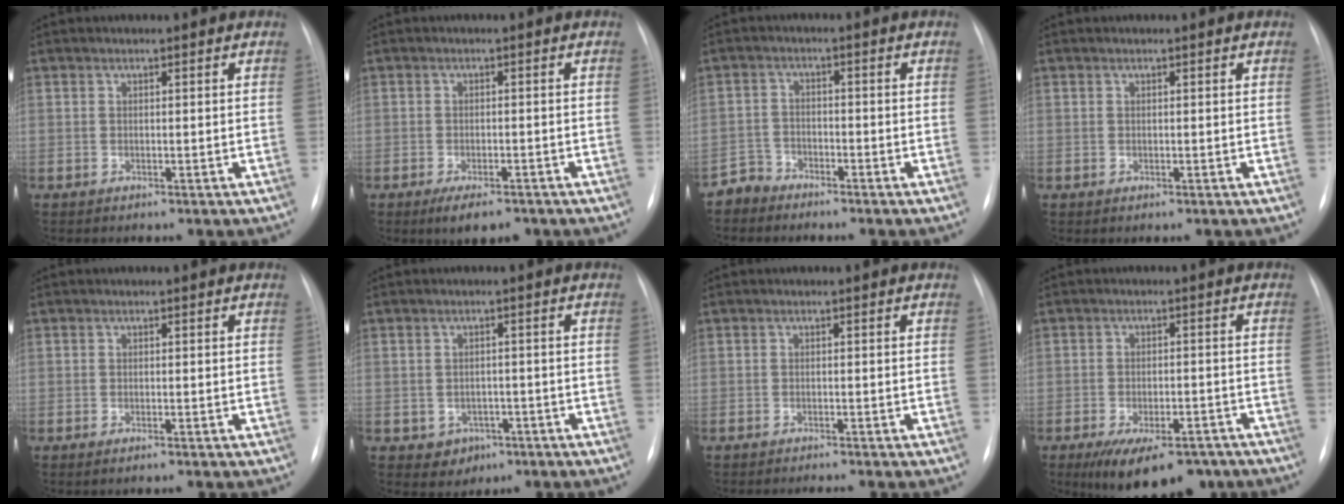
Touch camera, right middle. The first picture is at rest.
{"total": 4.8, "force": [-3.4, 1.6, 2.9], "torque": [-0.048, -0.007, -0.047]}
{"total": 3.1, "force": [-2.8, 1.2, -0.7], "torque": [0.016, 0.000, -0.056]}
{"total": 0.0}
{"total": 0.9, "force": [-0.7, -0.1, 0.6], "torque": [-0.011, -0.001, -0.010]}
{"total": 3.2, "force": [-1.5, 2.8, 0.8], "torque": [-0.009, 0.008, -0.008]}
{"total": 1.9, "force": [-1.6, -0.4, 0.9], "torque": [-0.008, 0.000, -0.023]}
{"total": 12.1, "force": [-9.0, 4.8, 6.6], "torque": [-0.100, -0.004, -0.128]}